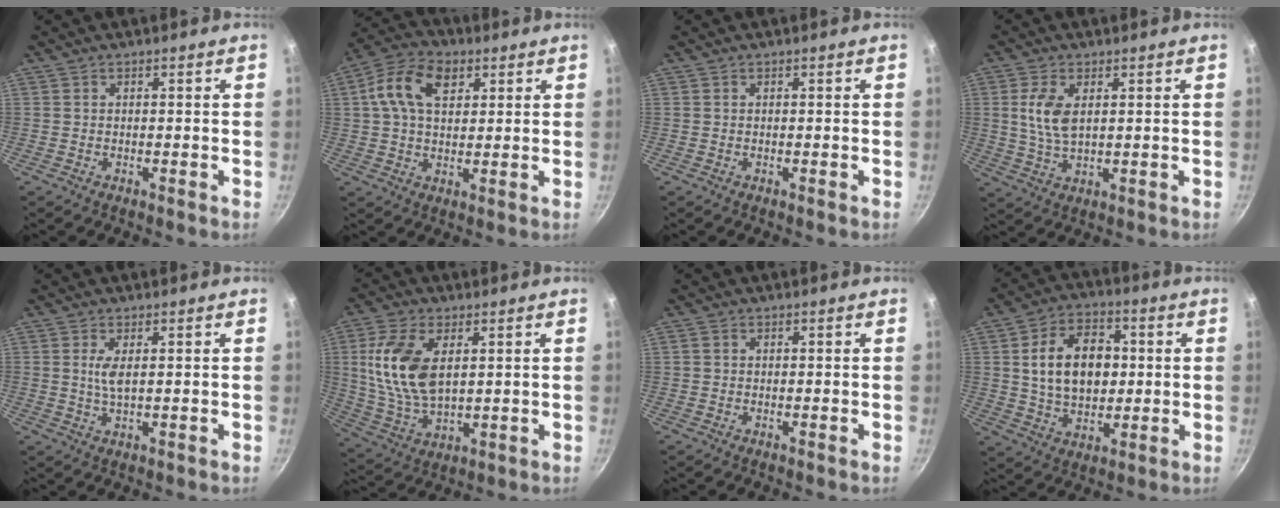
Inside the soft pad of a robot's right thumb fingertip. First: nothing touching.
{"total": 11.5, "force": [3.7, 7.4, 8.0], "torque": [-0.129, 0.010, 0.053]}
{"total": 0.0}
{"total": 6.8, "force": [1.5, 3.5, 5.6], "torque": [-0.113, -0.006, 0.032]}
{"total": 3.0, "force": [0.7, 1.0, 2.8], "torque": [-0.058, -0.006, 0.015]}
{"total": 14.1, "force": [3.1, 7.8, 11.3], "torque": [-0.217, -0.013, 0.069]}
{"total": 0.7, "force": [0.1, 0.6, 0.3], "torque": [-0.005, 0.003, 0.001]}
{"total": 14.6, "force": [1.7, 10.1, 10.5], "torque": [-0.143, 0.007, 0.028]}